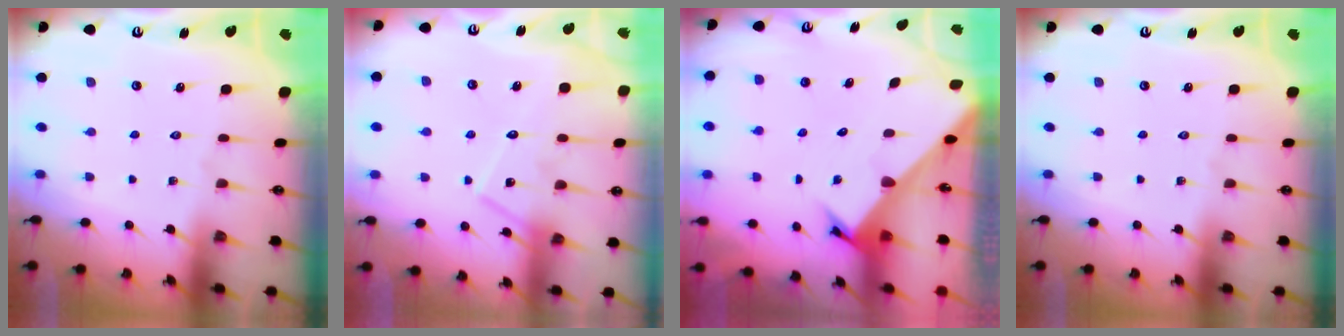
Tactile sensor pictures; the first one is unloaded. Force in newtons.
{"total": 13.7, "press": 13.7, "slide": 0.9}
{"total": 2.7, "press": 2.7, "slide": 0.3}
{"total": 0.0}